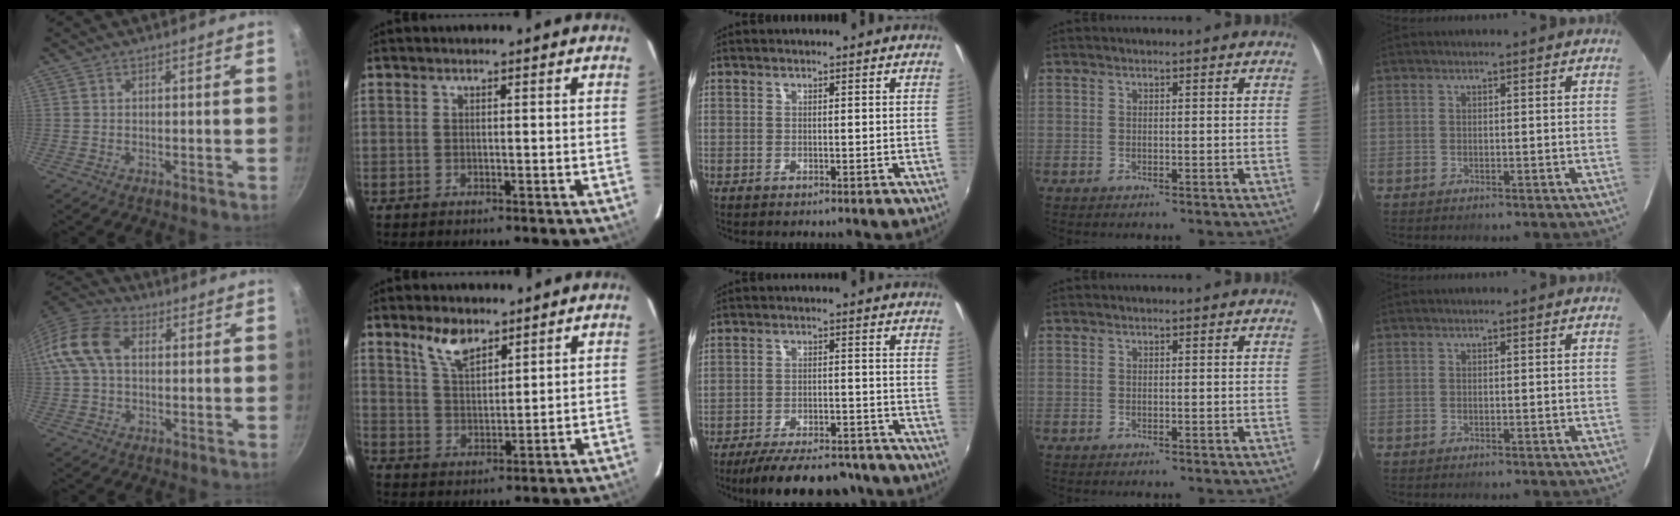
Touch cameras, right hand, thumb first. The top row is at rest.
{"thumb": {"total": 12.3, "force": [2.0, 8.0, 9.1], "torque": [-0.172, 0.027, 0.022]}, "index": {"total": 6.7, "force": [4.7, 2.9, 3.7], "torque": [-0.064, 0.005, 0.093]}, "middle": {"total": 16.1, "force": [-13.7, 5.0, 6.8], "torque": [-0.137, -0.003, -0.183]}}